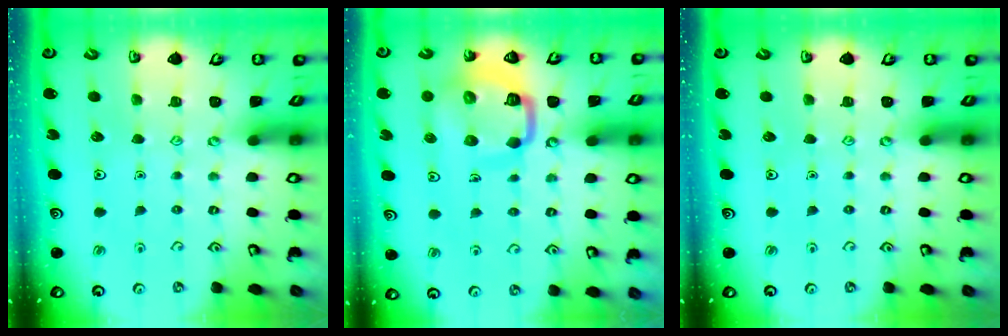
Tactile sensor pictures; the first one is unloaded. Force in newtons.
{"total": 13.2, "press": 13.1, "slide": 1.6}
{"total": 0.0}